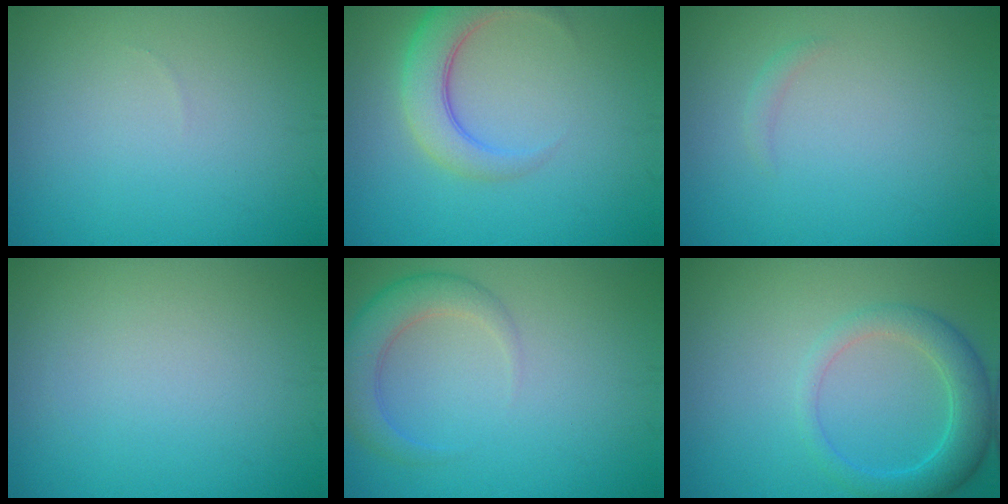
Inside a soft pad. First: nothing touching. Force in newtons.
{"total": 4.9, "press": 4.9, "slide": 0.2}
{"total": 0.7, "press": 0.7, "slide": 0.0}
{"total": 0.0}
{"total": 3.8, "press": 3.8, "slide": 0.4}
{"total": 3.7, "press": 3.7, "slide": 0.4}